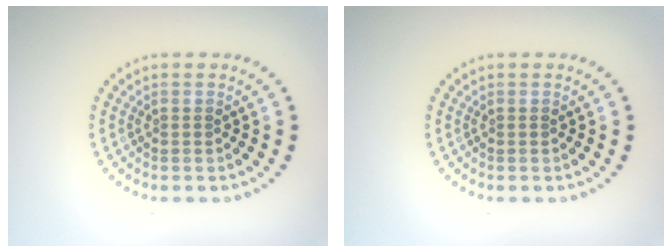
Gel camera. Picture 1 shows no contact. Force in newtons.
{"total": 0.0}